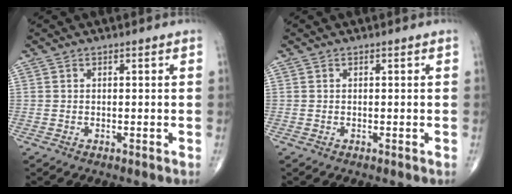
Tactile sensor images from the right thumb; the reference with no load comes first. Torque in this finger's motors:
{"motor_torque": [-0.17, 0.18, -0.08, -0.08, 0.00]}